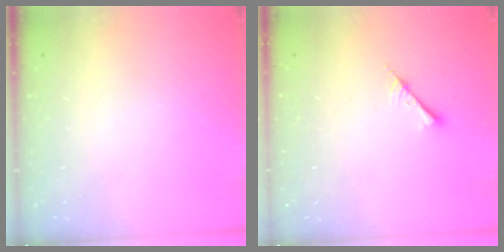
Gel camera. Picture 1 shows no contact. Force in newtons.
{"total": 2.0, "press": 2.0, "slide": 0.2}